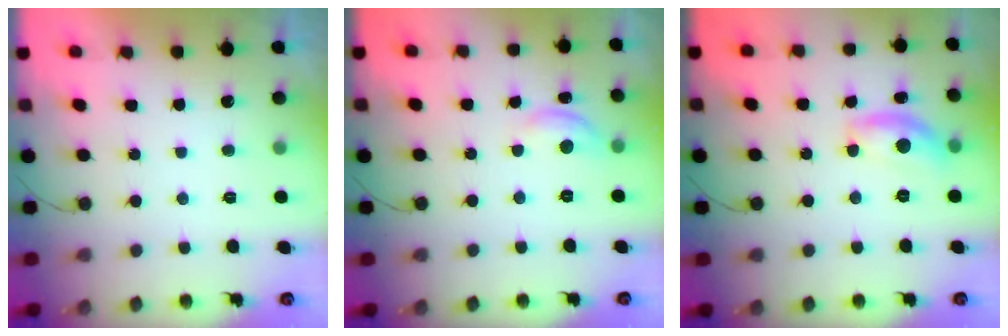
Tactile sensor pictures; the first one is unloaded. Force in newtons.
{"total": 7.7, "press": 7.6, "slide": 0.6}
{"total": 10.5, "press": 10.5, "slide": 0.4}